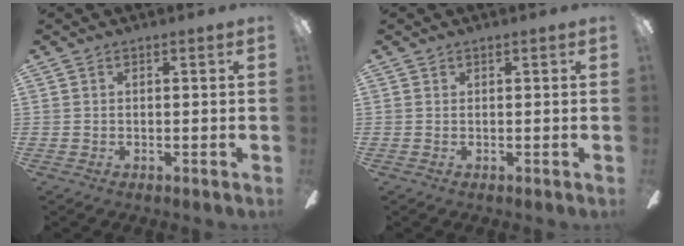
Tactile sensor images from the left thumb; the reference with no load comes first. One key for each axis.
{"total": 0.0}